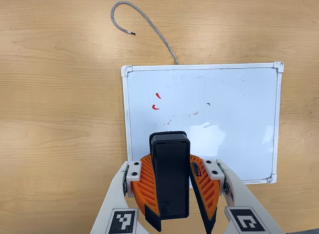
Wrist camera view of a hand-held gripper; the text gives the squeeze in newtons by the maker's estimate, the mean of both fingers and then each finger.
{"total": 9.6, "left": 9.9, "right": 9.3}